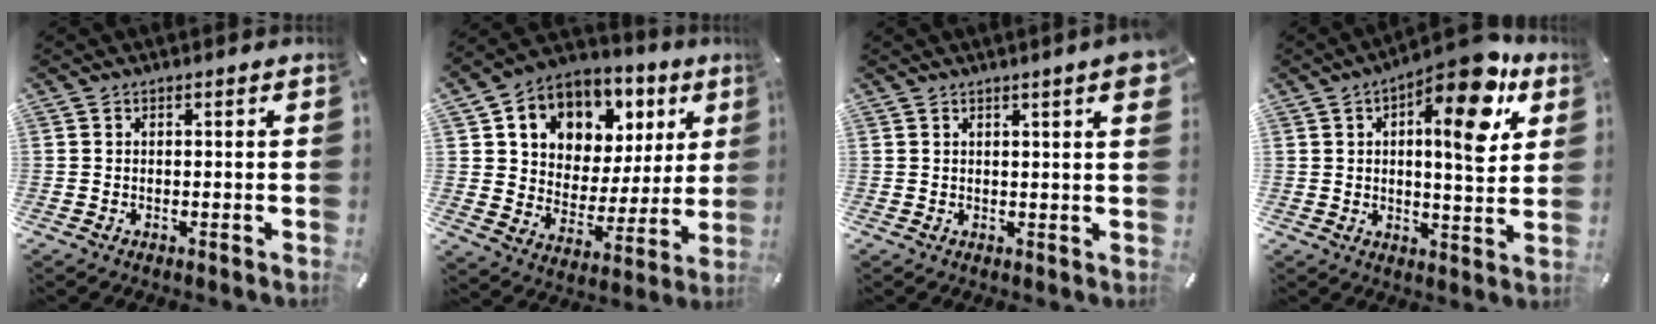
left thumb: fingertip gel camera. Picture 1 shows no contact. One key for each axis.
{"total": 10.0, "fx": 4.9, "fy": 8.4, "fz": 2.3, "tx": -0.049, "ty": -0.041, "tz": 0.091}
{"total": 4.3, "fx": 1.9, "fy": 0.5, "fz": 3.8, "tx": -0.057, "ty": -0.005, "tz": 0.029}
{"total": 15.4, "fx": 7.1, "fy": 6.2, "fz": 12.1, "tx": -0.150, "ty": -0.041, "tz": 0.109}